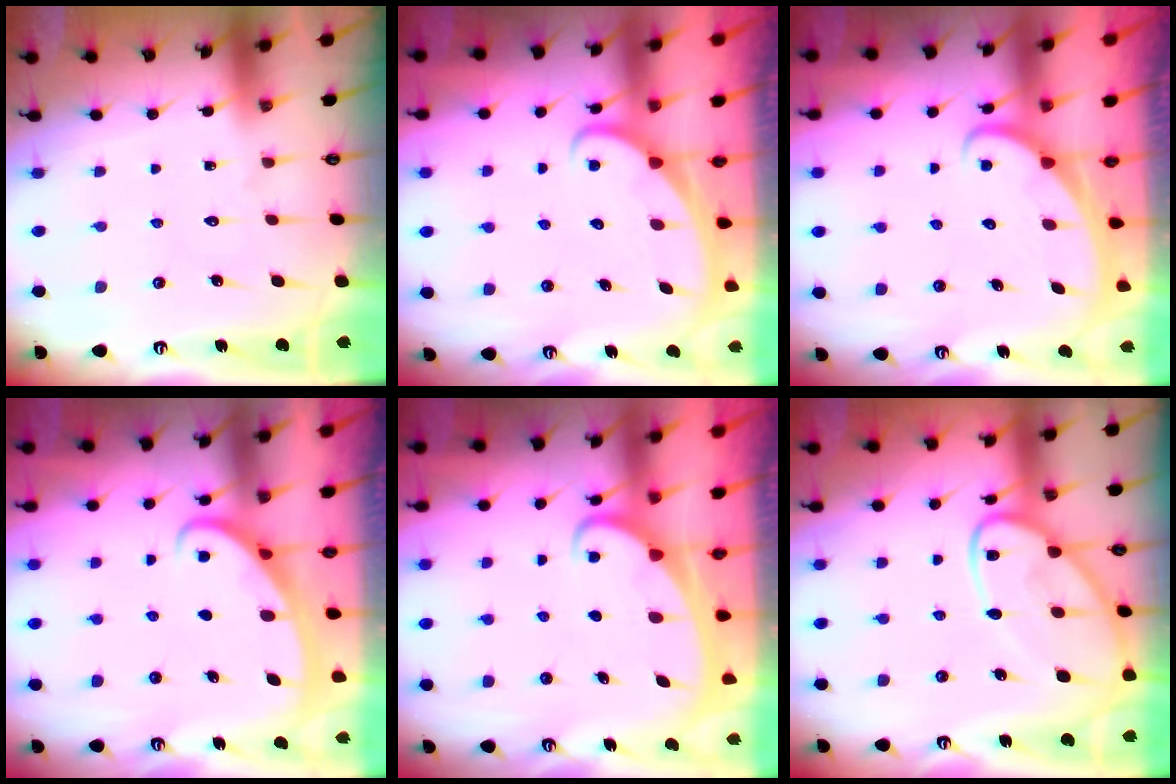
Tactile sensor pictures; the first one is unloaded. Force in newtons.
{"total": 2.3, "press": 2.3, "slide": 0.1}
{"total": 2.2, "press": 2.2, "slide": 0.1}
{"total": 2.6, "press": 2.5, "slide": 0.4}
{"total": 2.0, "press": 2.0, "slide": 0.2}
{"total": 12.9, "press": 12.8, "slide": 1.1}